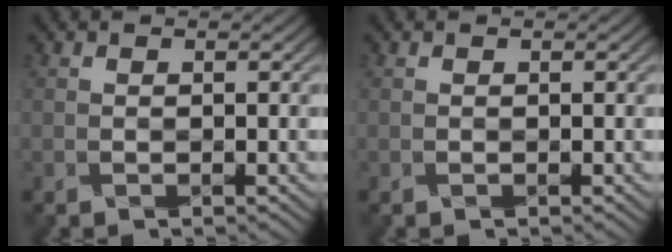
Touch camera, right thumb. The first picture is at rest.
{"total": 0.0}